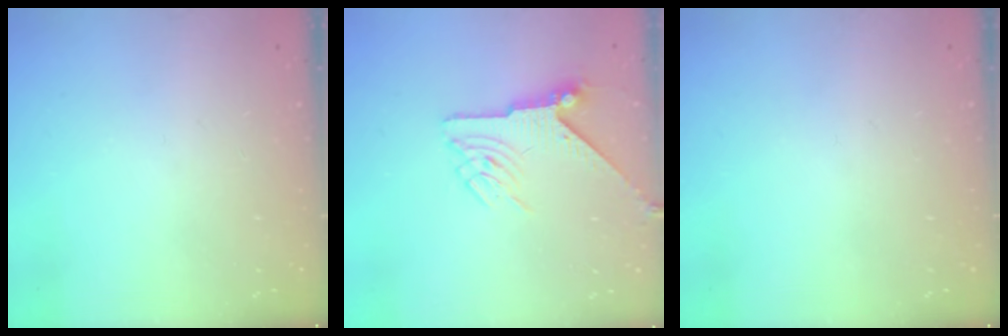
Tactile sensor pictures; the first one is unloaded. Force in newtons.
{"total": 6.4, "press": 6.4, "slide": 0.1}
{"total": 0.0}